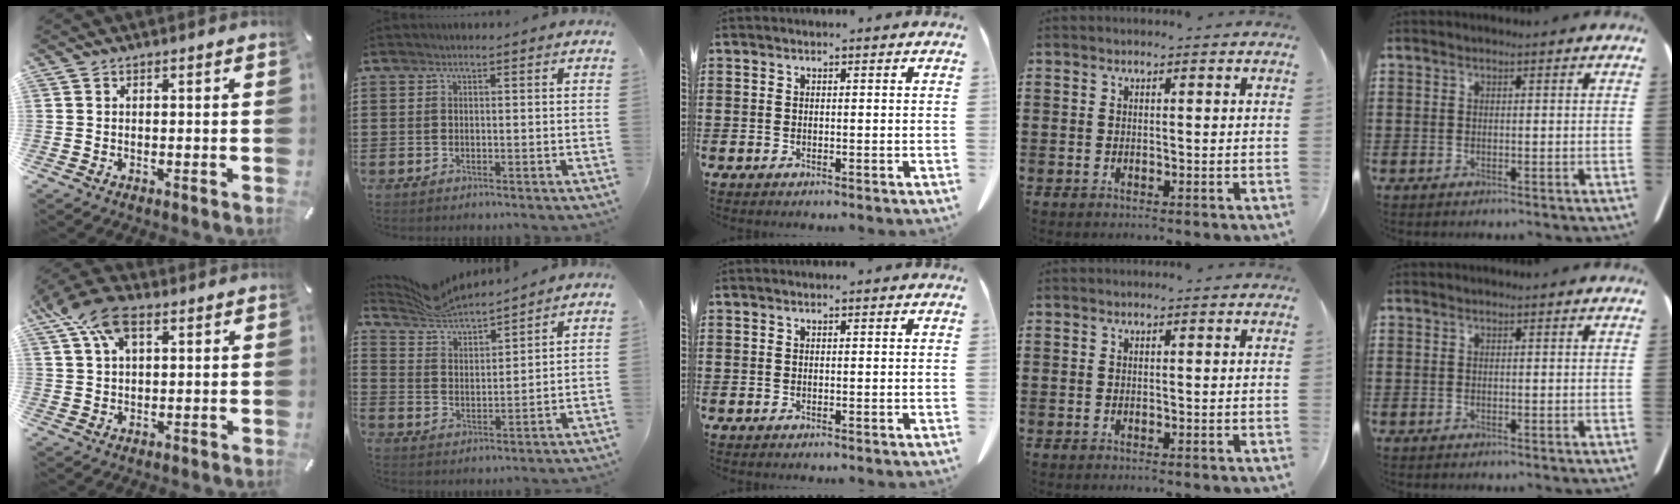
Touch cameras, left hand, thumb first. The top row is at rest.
{"thumb": {"total": 10.9, "force": [5.2, 6.0, 7.4], "torque": [-0.171, -0.002, 0.096]}, "index": {"total": 5.7, "force": [5.5, 0.4, 1.1], "torque": [-0.047, -0.027, 0.097]}}